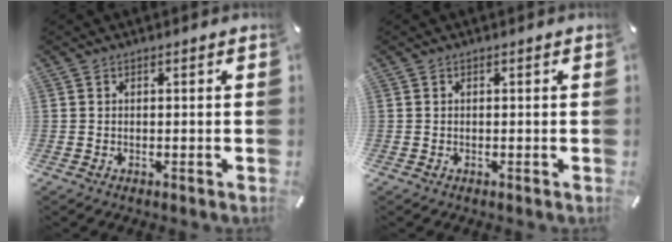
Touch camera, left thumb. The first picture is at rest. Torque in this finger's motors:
{"motor_torque": [-0.01, 0.01, 0.00, 0.00, 0.00]}